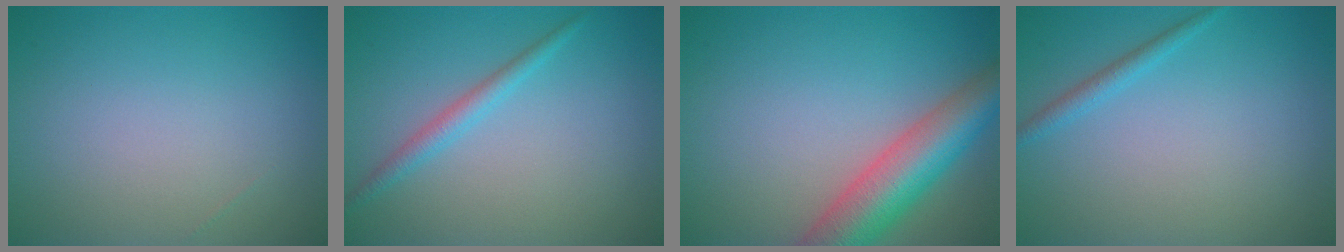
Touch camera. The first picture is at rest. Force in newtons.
{"total": 1.8, "press": 1.8, "slide": 0.1}
{"total": 7.5, "press": 7.5, "slide": 0.3}
{"total": 1.3, "press": 1.3, "slide": 0.1}